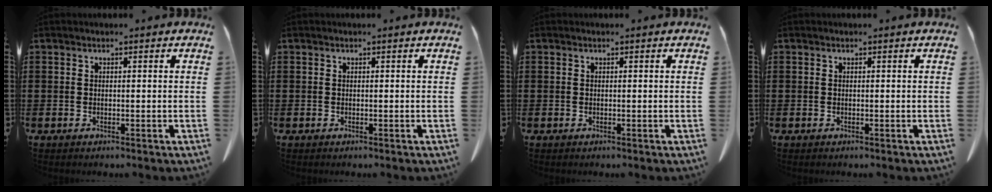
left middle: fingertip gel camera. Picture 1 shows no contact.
{"total": 0.0}
{"total": 0.0}
{"total": 0.0}